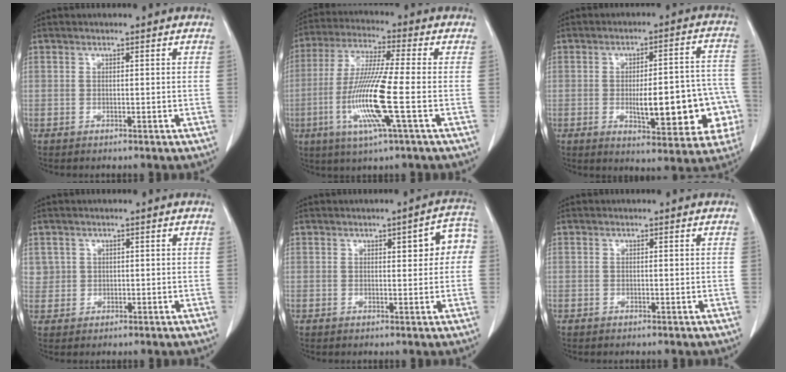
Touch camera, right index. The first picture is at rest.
{"total": 12.9, "force": [-3.3, -0.4, 12.5], "torque": [-0.259, -0.017, -0.073]}
{"total": 16.3, "force": [-4.0, 4.8, 15.1], "torque": [-0.136, 0.037, -0.035]}
{"total": 1.9, "force": [0.5, 1.8, -0.1], "torque": [0.018, 0.003, 0.005]}
{"total": 5.6, "force": [1.2, 1.8, 5.2], "torque": [-0.054, 0.020, 0.010]}
{"total": 0.0}